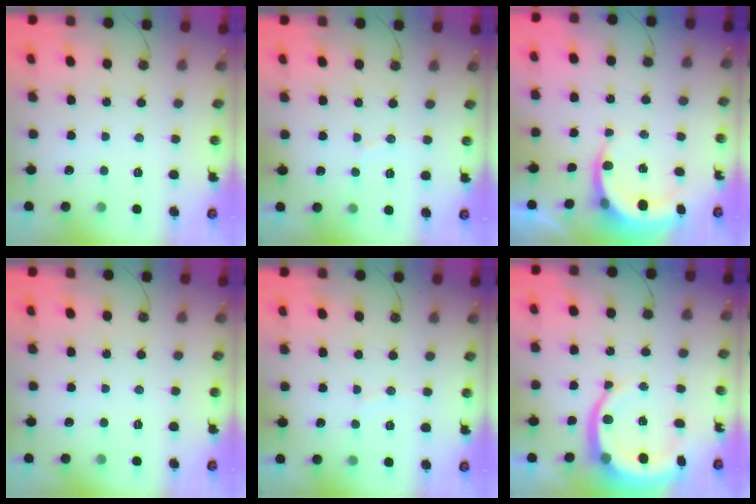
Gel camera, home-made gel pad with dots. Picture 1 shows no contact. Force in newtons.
{"total": 3.0, "press": 3.0, "slide": 0.4}
{"total": 4.7, "press": 4.6, "slide": 0.6}
{"total": 0.0}
{"total": 3.3, "press": 3.3, "slide": 0.3}
{"total": 11.0, "press": 10.9, "slide": 2.0}